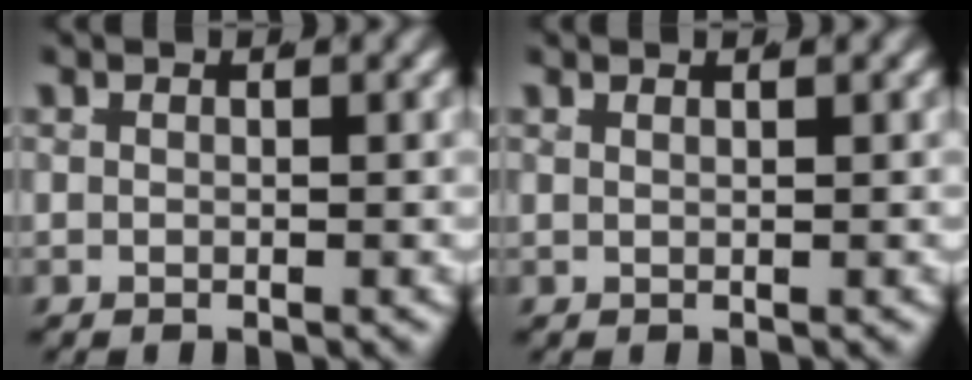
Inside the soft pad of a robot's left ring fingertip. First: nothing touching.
{"total": 0.8, "force": [0.7, 0.1, 0.3], "torque": [-0.002, 0.003, 0.011]}